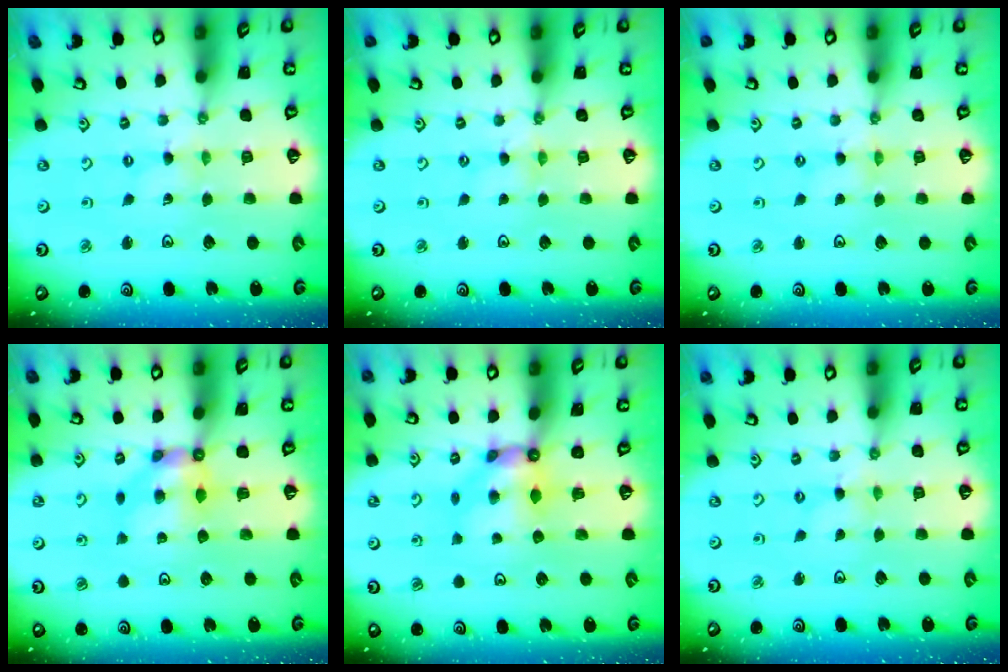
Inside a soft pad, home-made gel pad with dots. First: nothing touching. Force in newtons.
{"total": 1.2, "press": 1.2, "slide": 0.3}
{"total": 0.0}
{"total": 6.3, "press": 6.3, "slide": 0.5}
{"total": 6.2, "press": 6.2, "slide": 0.6}
{"total": 0.0}